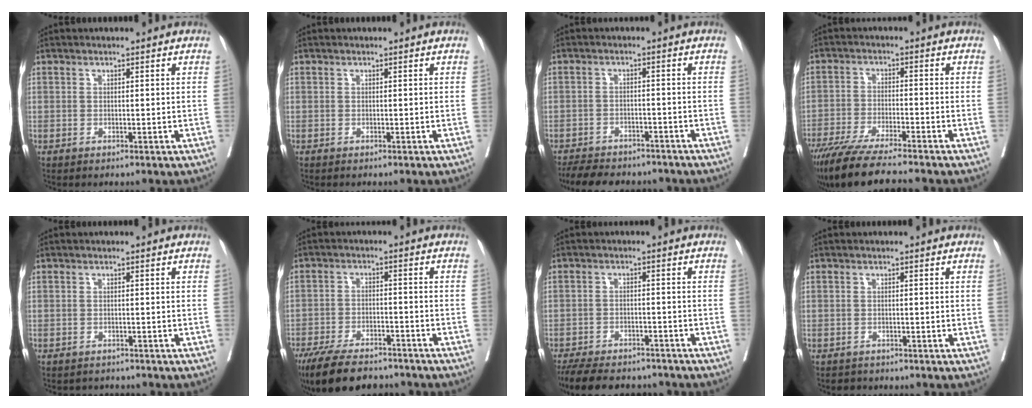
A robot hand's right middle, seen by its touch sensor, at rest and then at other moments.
{"total": 0.0}
{"total": 12.6, "force": [-11.1, 3.8, 4.4], "torque": [-0.089, -0.002, -0.150]}
{"total": 12.4, "force": [-10.6, 0.1, 6.6], "torque": [-0.100, -0.035, -0.172]}
{"total": 2.6, "force": [-2.4, 0.9, 0.2], "torque": [-0.009, -0.005, -0.035]}
{"total": 13.9, "force": [-11.6, 3.1, 7.0], "torque": [-0.127, -0.026, -0.183]}
{"total": 14.7, "force": [-12.8, 4.6, 5.8], "torque": [-0.130, -0.010, -0.178]}
{"total": 1.3, "force": [-1.2, 0.6, -0.2], "torque": [-0.006, -0.002, -0.021]}